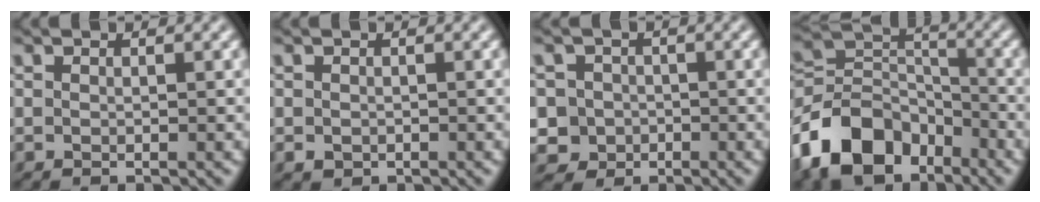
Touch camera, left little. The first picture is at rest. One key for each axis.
{"total": 0.7, "fx": -0.2, "fy": 0.6, "fz": 0.2, "tx": -0.003, "ty": -0.002, "tz": -0.003}
{"total": 4.4, "fx": -0.9, "fy": 4.2, "fz": 0.6, "tx": 0.001, "ty": 0.014, "tz": -0.035}
{"total": 9.8, "fx": -5.9, "fy": 6.1, "fz": 4.9, "tx": -0.094, "ty": 0.001, "tz": -0.129}